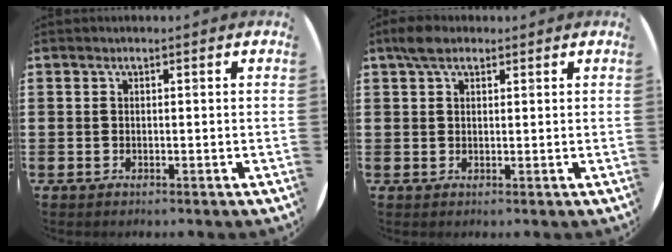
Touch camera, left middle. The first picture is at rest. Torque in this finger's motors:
{"motor_torque": [0.76, -0.85, 0.06, 0.02]}